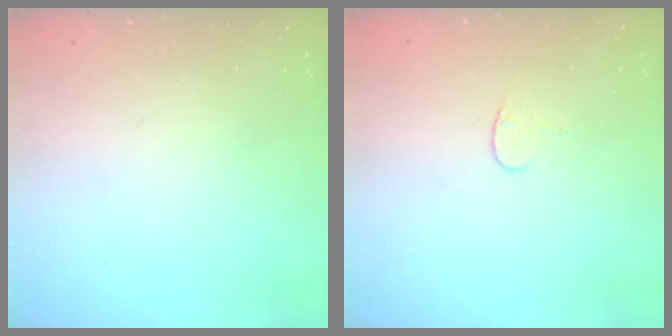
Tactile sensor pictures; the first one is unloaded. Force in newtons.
{"total": 3.3, "press": 3.3, "slide": 0.4}